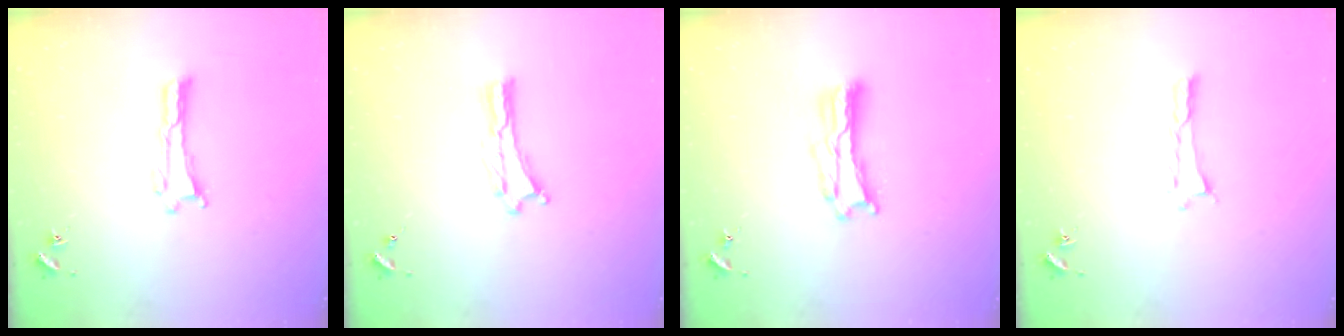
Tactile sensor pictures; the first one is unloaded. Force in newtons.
{"total": 0.0}
{"total": 2.4, "press": 2.4, "slide": 0.3}
{"total": 0.0}